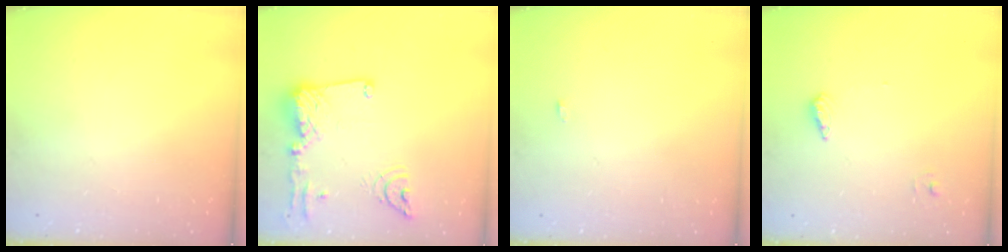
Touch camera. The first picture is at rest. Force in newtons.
{"total": 17.2, "press": 17.1, "slide": 2.2}
{"total": 6.7, "press": 2.2, "slide": 6.3}
{"total": 5.9, "press": 5.8, "slide": 1.4}